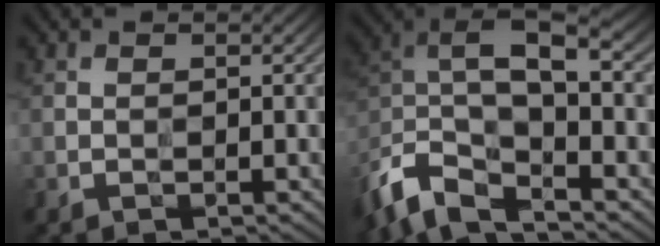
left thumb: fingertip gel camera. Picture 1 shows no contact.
{"total": 11.5, "force": [-6.2, 4.4, 8.6], "torque": [-0.174, -0.009, -0.121]}